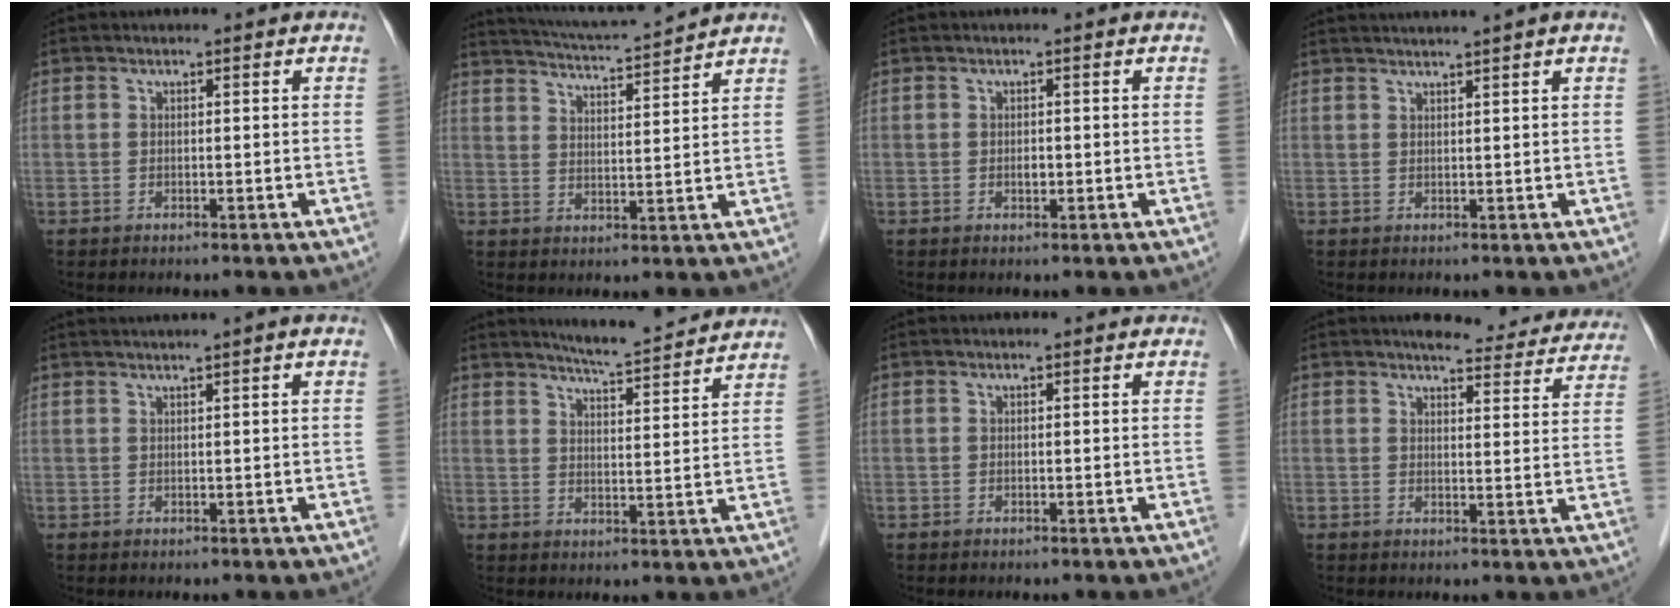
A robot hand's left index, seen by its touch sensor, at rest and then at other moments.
{"total": 10.5, "force": [10.0, -1.0, 3.1], "torque": [-0.063, 0.013, 0.157]}
{"total": 0.9, "force": [-0.2, 0.5, 0.7], "torque": [-0.013, 0.001, -0.002]}
{"total": 4.5, "force": [3.8, -1.3, 2.1], "torque": [-0.026, 0.020, 0.059]}
{"total": 3.5, "force": [2.6, -0.8, 2.2], "torque": [-0.035, 0.024, 0.048]}
{"total": 9.8, "force": [9.3, -0.3, 3.0], "torque": [-0.060, 0.003, 0.129]}
{"total": 0.0}
{"total": 14.4, "force": [13.4, 3.2, 4.4], "torque": [-0.026, -0.017, 0.137]}